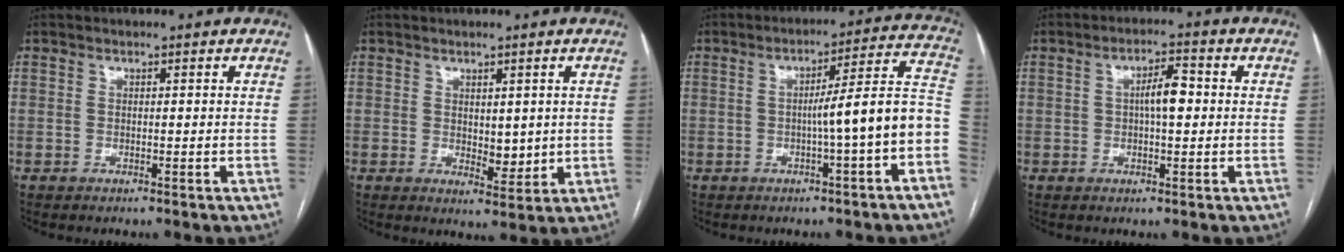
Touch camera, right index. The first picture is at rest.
{"total": 3.9, "force": [0.5, 2.1, 3.2], "torque": [-0.041, -0.009, 0.016]}
{"total": 11.0, "force": [-2.8, -0.4, 10.6], "torque": [-0.135, 0.032, -0.041]}
{"total": 4.7, "force": [0.3, 1.3, 4.5], "torque": [-0.076, 0.012, 0.004]}